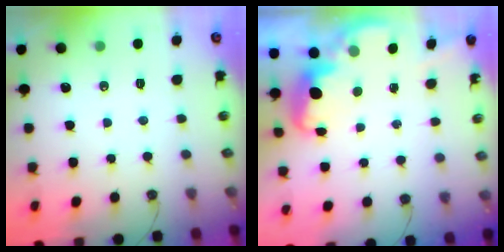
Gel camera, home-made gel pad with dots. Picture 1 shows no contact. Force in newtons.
{"total": 2.6, "press": 2.6, "slide": 0.5}